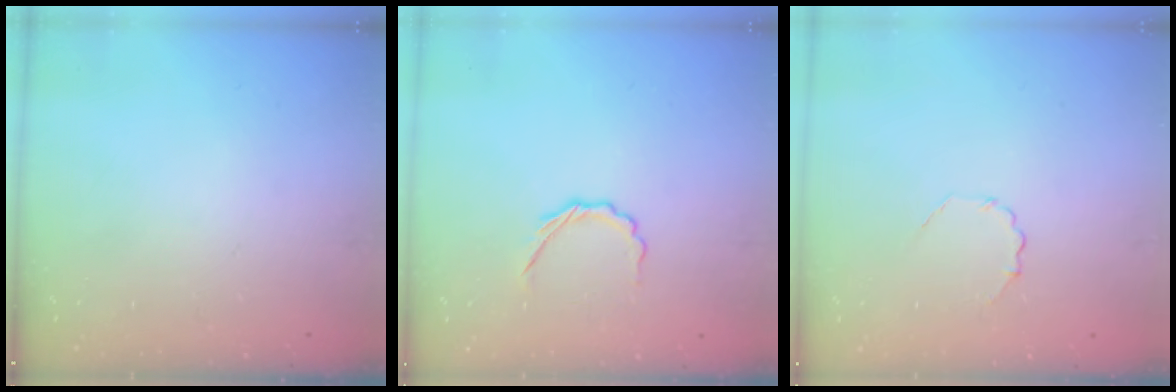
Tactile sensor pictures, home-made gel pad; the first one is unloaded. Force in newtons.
{"total": 4.2, "press": 4.0, "slide": 1.2}
{"total": 2.8, "press": 2.6, "slide": 1.1}